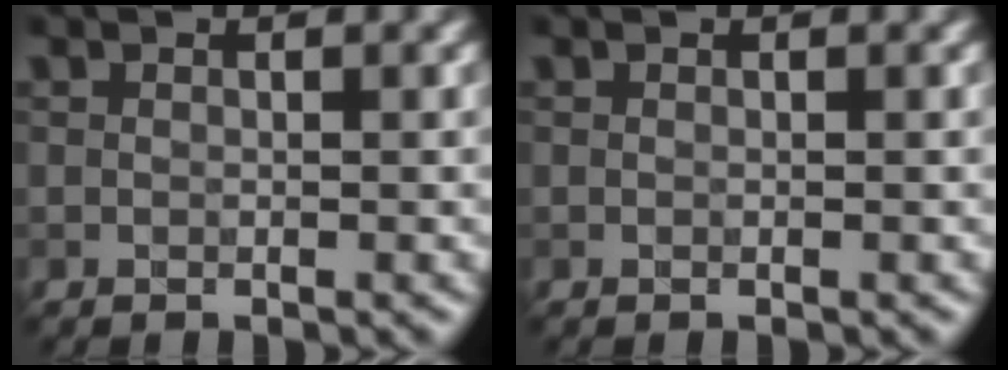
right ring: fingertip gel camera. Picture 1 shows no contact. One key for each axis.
{"total": 0.0}